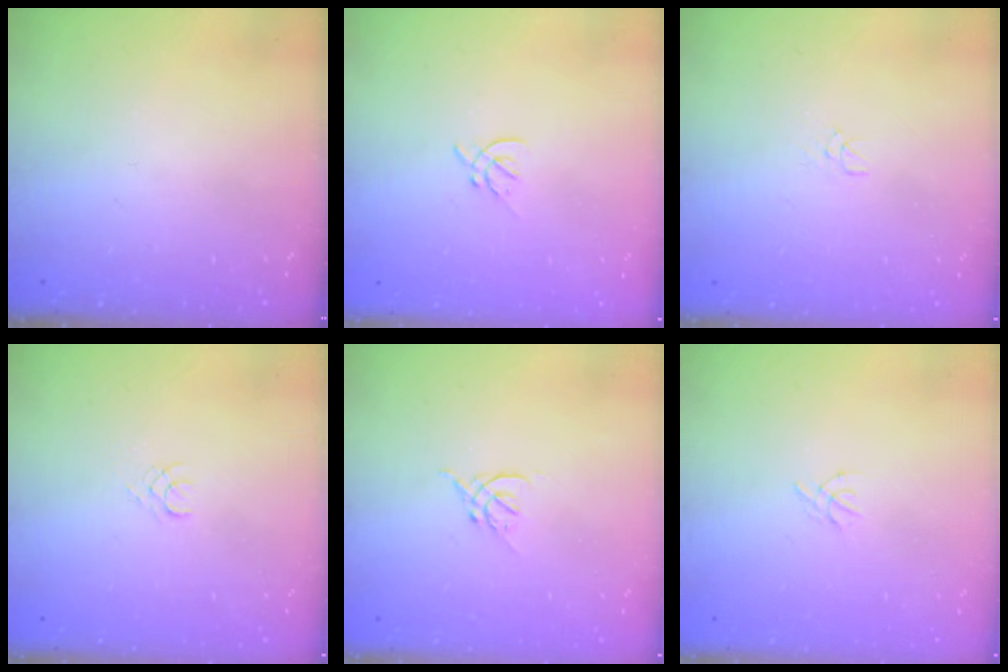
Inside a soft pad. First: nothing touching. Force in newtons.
{"total": 2.2, "press": 2.1, "slide": 0.6}
{"total": 3.4, "press": 3.4, "slide": 0.2}
{"total": 1.5, "press": 1.5, "slide": 0.2}
{"total": 1.6, "press": 1.5, "slide": 0.6}
{"total": 1.3, "press": 1.2, "slide": 0.4}